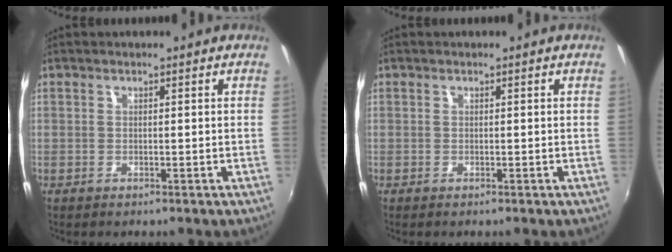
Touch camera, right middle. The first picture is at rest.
{"total": 0.0}